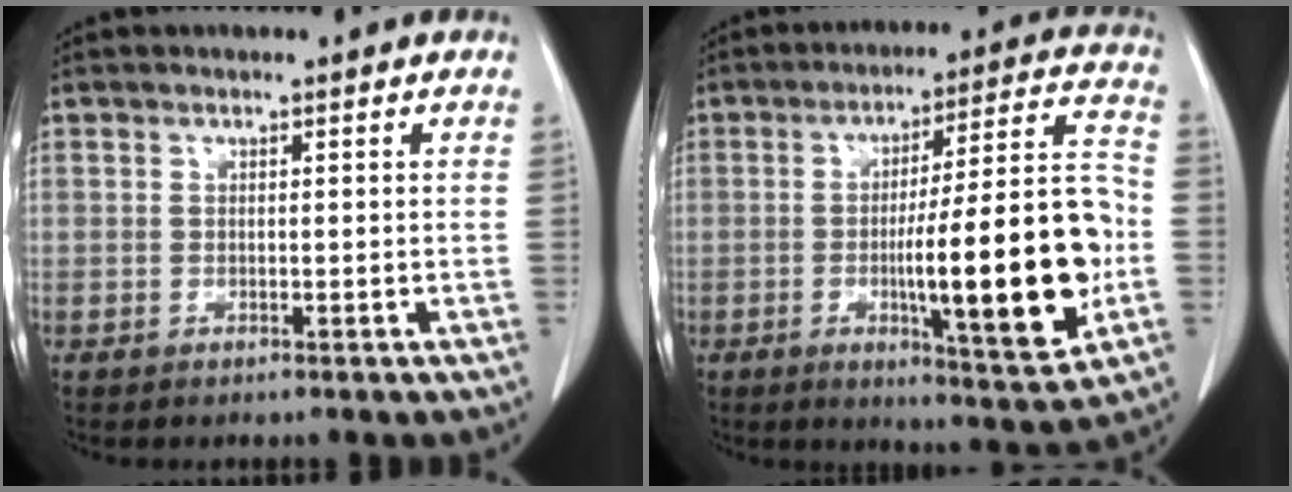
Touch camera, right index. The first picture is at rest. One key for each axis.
{"total": 20.2, "fx": -3.9, "fy": 2.0, "fz": 19.8, "tx": -0.282, "ty": 0.006, "tz": -0.050}